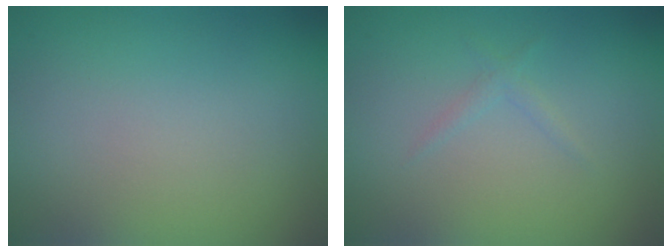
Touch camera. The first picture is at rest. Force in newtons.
{"total": 0.9, "press": 0.9, "slide": 0.1}